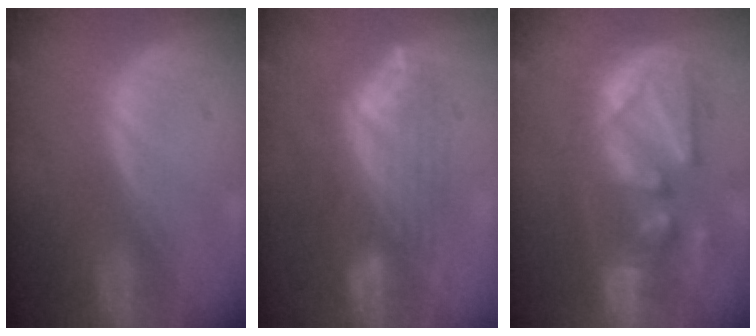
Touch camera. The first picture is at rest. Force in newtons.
{"total": 7.1, "press": 6.9, "slide": 1.6}
{"total": 10.9, "press": 10.6, "slide": 2.8}